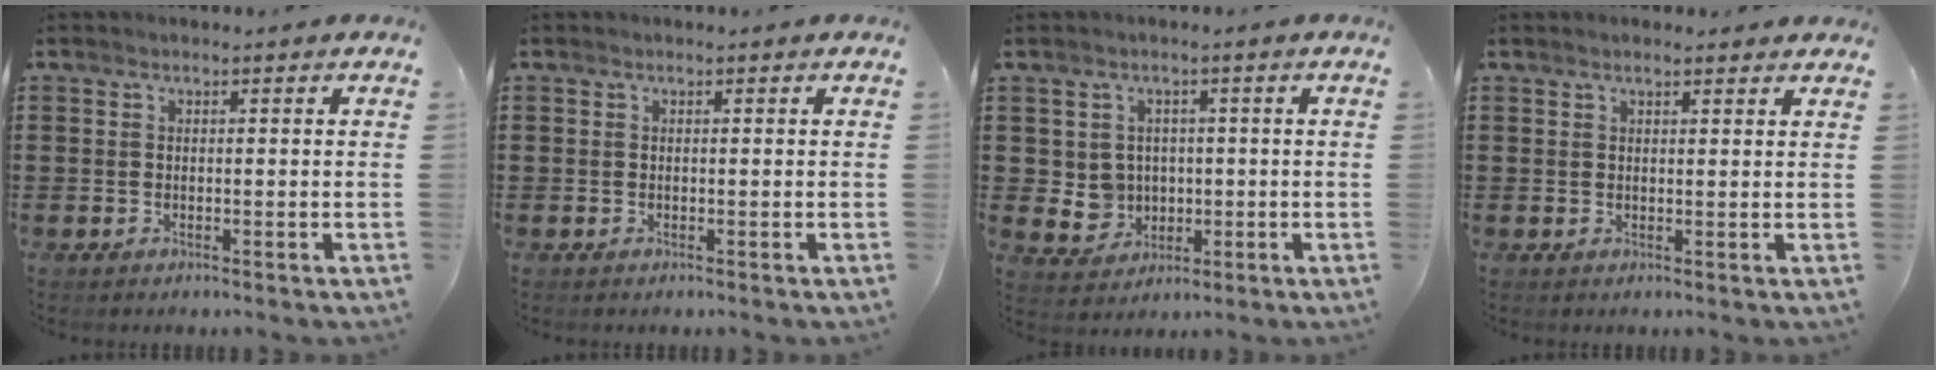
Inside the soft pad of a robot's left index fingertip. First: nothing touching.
{"total": 0.0}
{"total": 4.1, "force": [0.6, 4.0, 1.0], "torque": [-0.037, 0.009, 0.010]}
{"total": 1.5, "force": [1.4, 0.2, 0.7], "torque": [-0.015, 0.002, 0.025]}